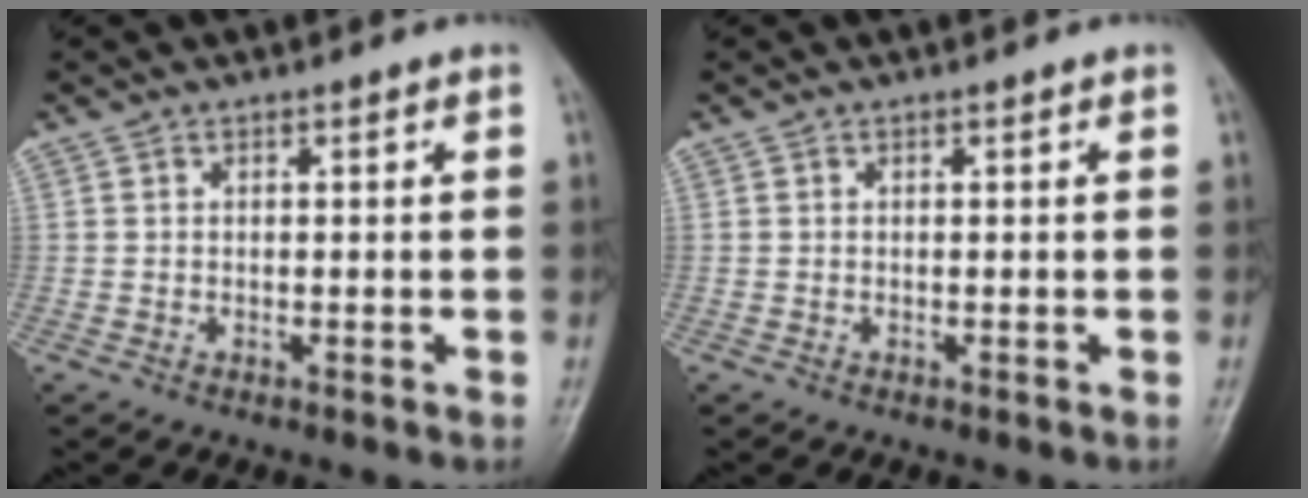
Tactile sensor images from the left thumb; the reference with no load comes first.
{"total": 0.0}